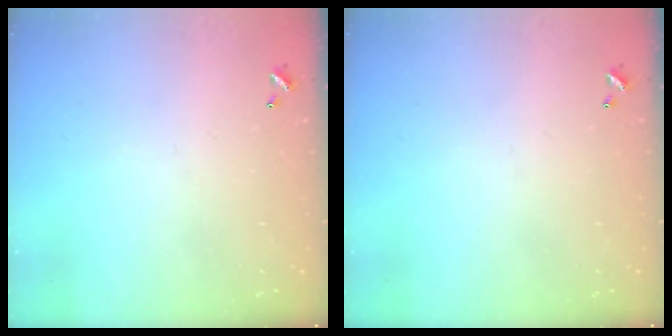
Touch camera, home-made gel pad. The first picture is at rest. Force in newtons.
{"total": 0.0}